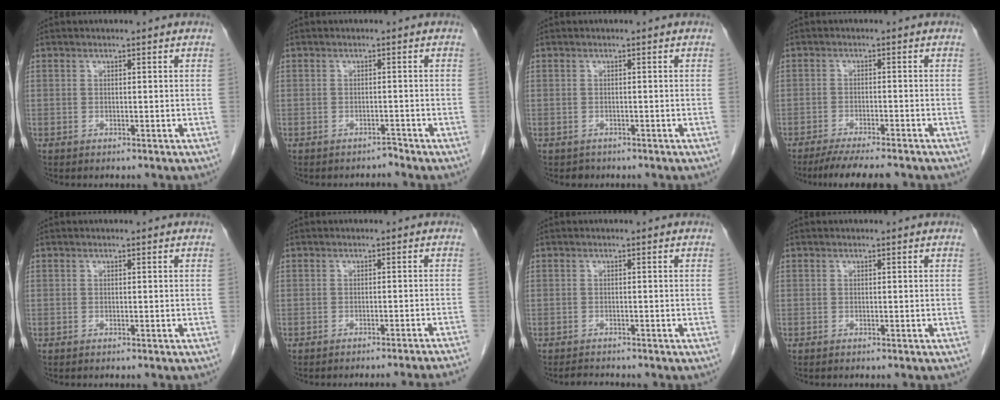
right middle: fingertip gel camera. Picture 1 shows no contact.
{"total": 1.0, "force": [-1.0, 0.1, -0.3], "torque": [0.010, -0.004, -0.014]}
{"total": 1.0, "force": [-0.7, 0.7, -0.1], "torque": [-0.006, 0.001, -0.011]}
{"total": 8.4, "force": [-7.2, 0.7, 4.3], "torque": [-0.059, -0.017, -0.111]}
{"total": 1.1, "force": [-1.0, 0.1, 0.5], "torque": [-0.006, 0.000, -0.010]}
{"total": 11.4, "force": [-10.9, -2.2, 2.7], "torque": [-0.006, -0.020, -0.121]}
{"total": 2.0, "force": [-1.9, 0.2, 0.3], "torque": [-0.010, -0.009, -0.029]}
{"total": 1.4, "force": [-1.2, 0.1, 0.6], "torque": [-0.010, 0.000, -0.013]}